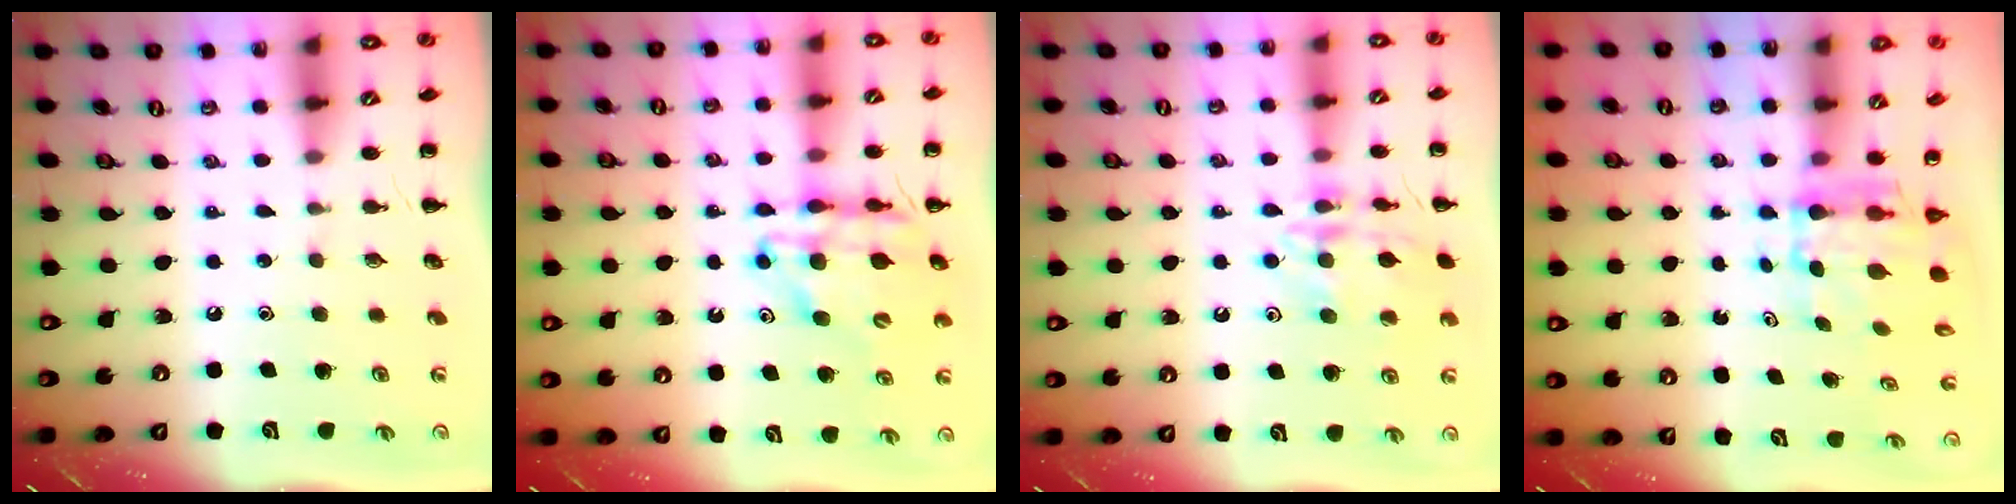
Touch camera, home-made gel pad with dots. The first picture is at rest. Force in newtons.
{"total": 12.5, "press": 12.0, "slide": 3.6}
{"total": 14.5, "press": 14.4, "slide": 1.2}
{"total": 5.7, "press": 5.6, "slide": 1.1}